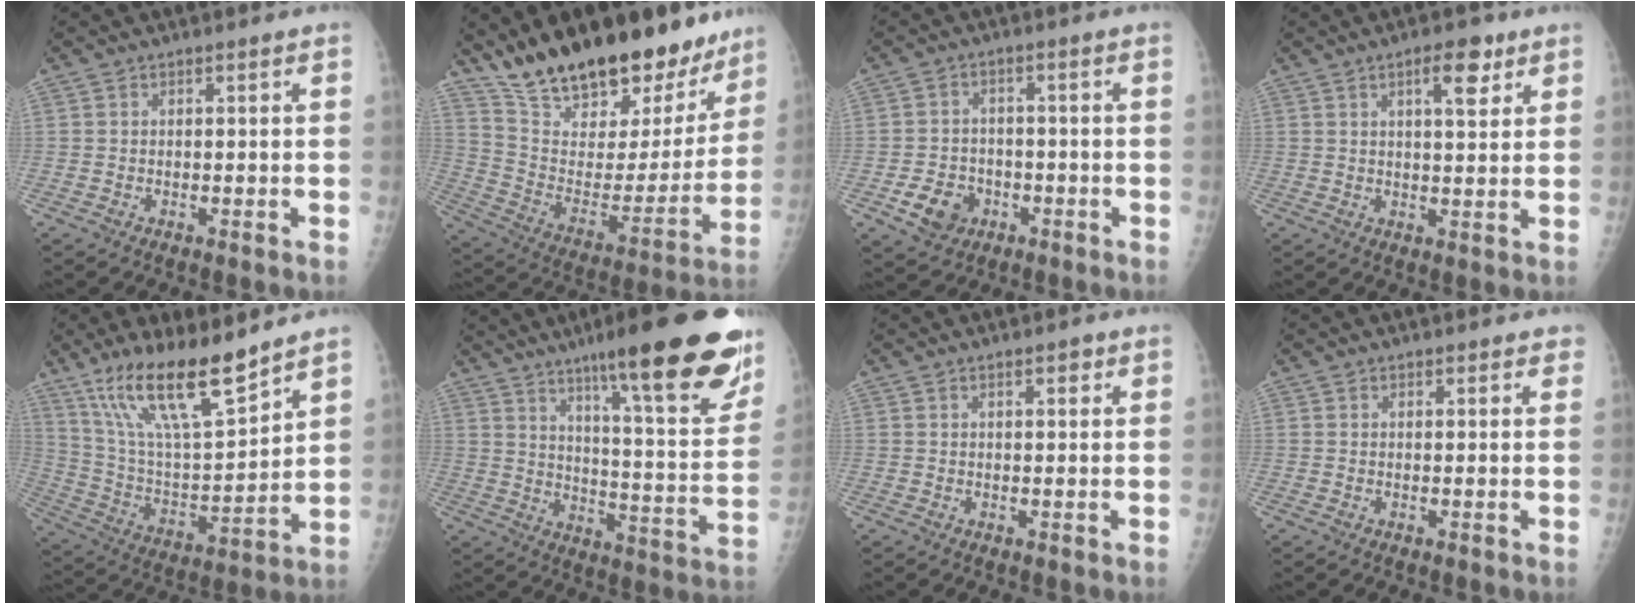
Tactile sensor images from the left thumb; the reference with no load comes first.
{"total": 28.5, "force": [22.2, 11.5, 13.6], "torque": [-0.179, -0.095, 0.348]}
{"total": 6.9, "force": [-2.8, 5.6, 2.9], "torque": [-0.031, 0.014, -0.043]}
{"total": 6.3, "force": [3.3, 2.4, 4.8], "torque": [-0.056, -0.015, 0.045]}
{"total": 18.9, "force": [13.6, 4.6, 12.3], "torque": [-0.196, -0.069, 0.258]}
{"total": 26.6, "force": [16.9, 4.4, 20.1], "torque": [-0.258, -0.063, 0.241]}
{"total": 1.9, "force": [1.0, 0.9, 1.3], "torque": [-0.009, -0.002, 0.012]}
{"total": 1.5, "force": [1.0, 1.0, 0.2], "torque": [0.019, -0.004, 0.006]}